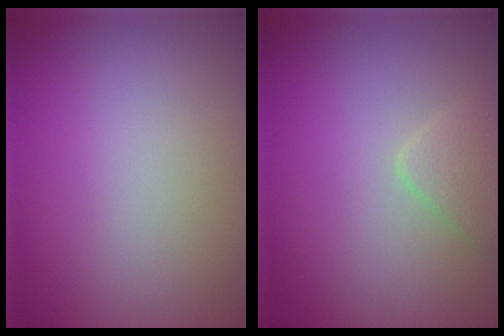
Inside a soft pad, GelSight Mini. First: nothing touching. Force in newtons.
{"total": 1.7, "press": 1.6, "slide": 0.1}